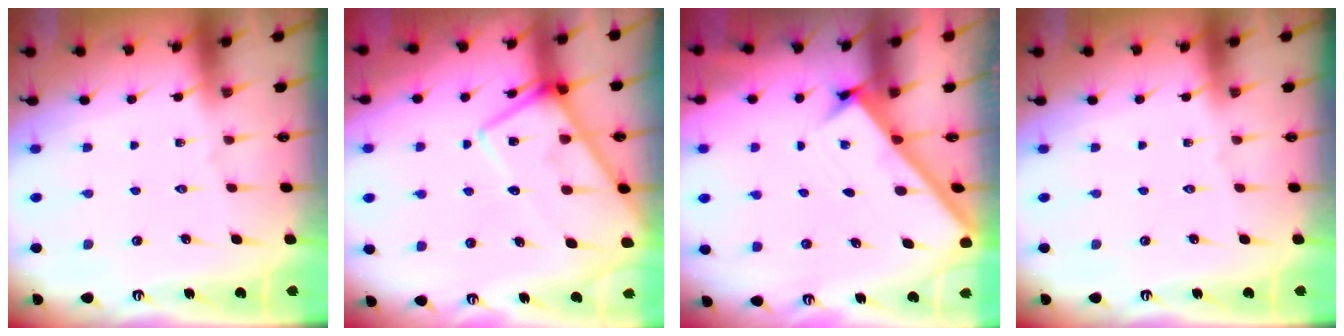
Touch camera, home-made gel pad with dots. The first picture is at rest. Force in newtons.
{"total": 13.6, "press": 13.5, "slide": 1.4}
{"total": 2.4, "press": 2.4, "slide": 0.2}
{"total": 0.0}